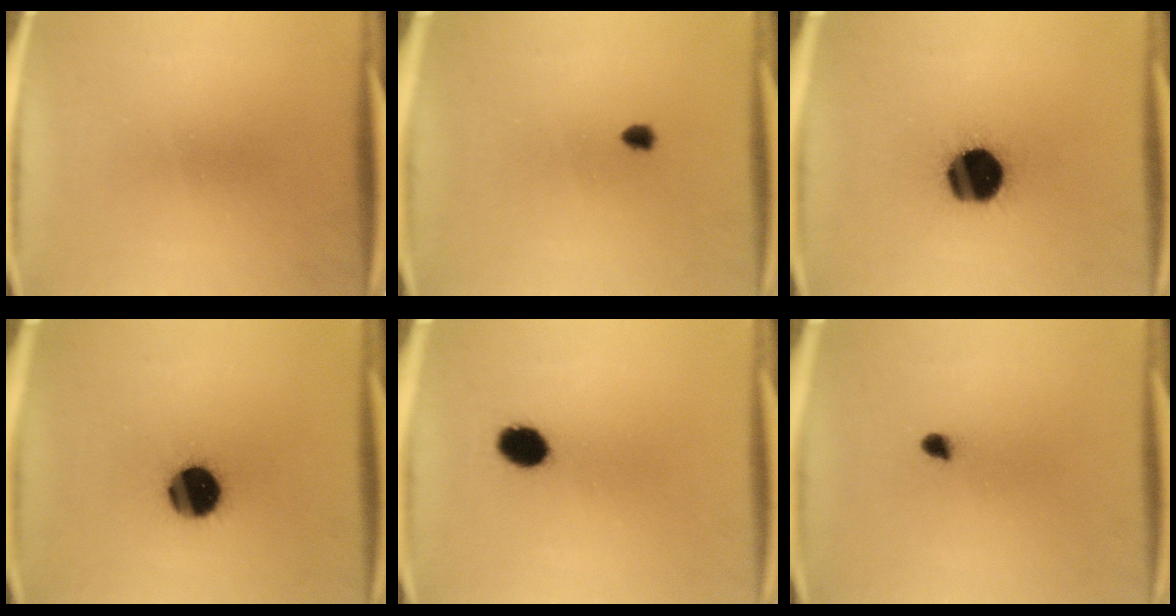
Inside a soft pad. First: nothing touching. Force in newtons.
{"total": 1.1}
{"total": 18.5}
{"total": 13.3}
{"total": 6.0}
{"total": 1.8}